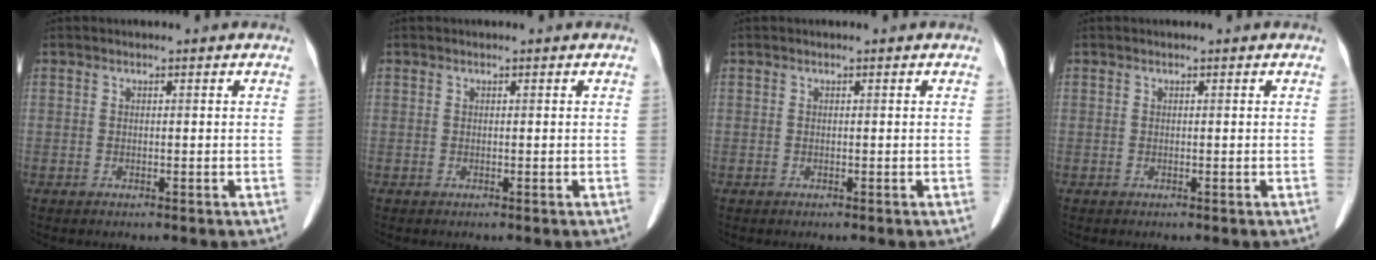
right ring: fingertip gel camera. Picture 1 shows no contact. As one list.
[{"total": 0.0}, {"total": 0.0}, {"total": 0.0}]